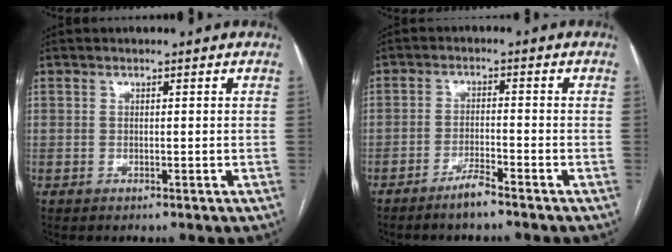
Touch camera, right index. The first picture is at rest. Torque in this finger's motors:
{"motor_torque": [0.17, -0.07, 0.19, 0.04]}